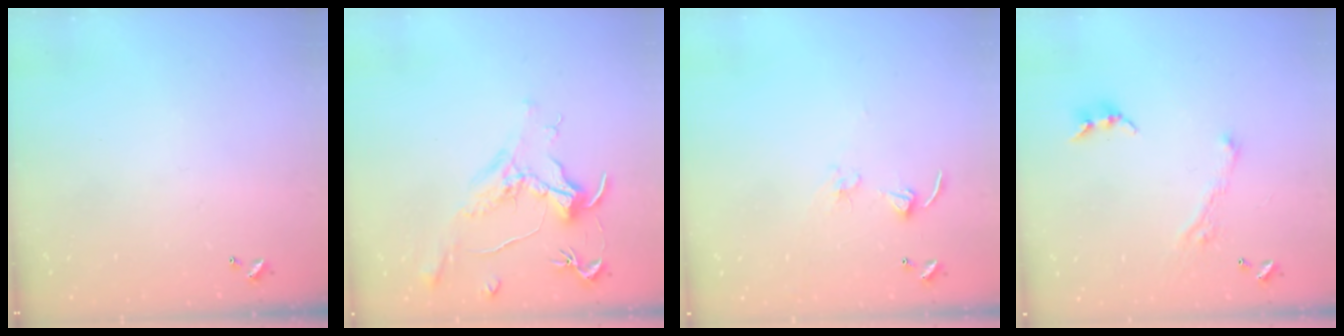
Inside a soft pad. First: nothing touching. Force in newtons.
{"total": 1.6, "press": 1.4, "slide": 0.7}
{"total": 2.7, "press": 2.7, "slide": 0.2}
{"total": 3.7, "press": 3.6, "slide": 0.7}